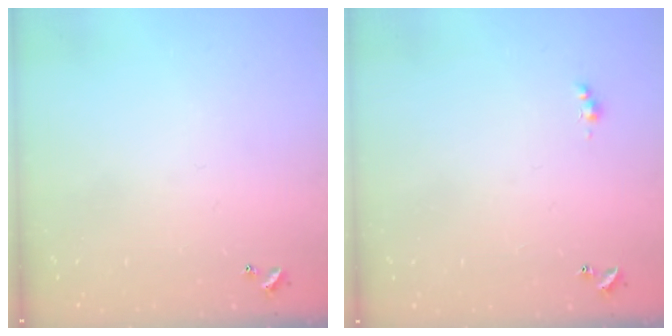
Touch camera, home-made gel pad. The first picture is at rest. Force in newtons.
{"total": 1.1, "press": 1.1, "slide": 0.3}